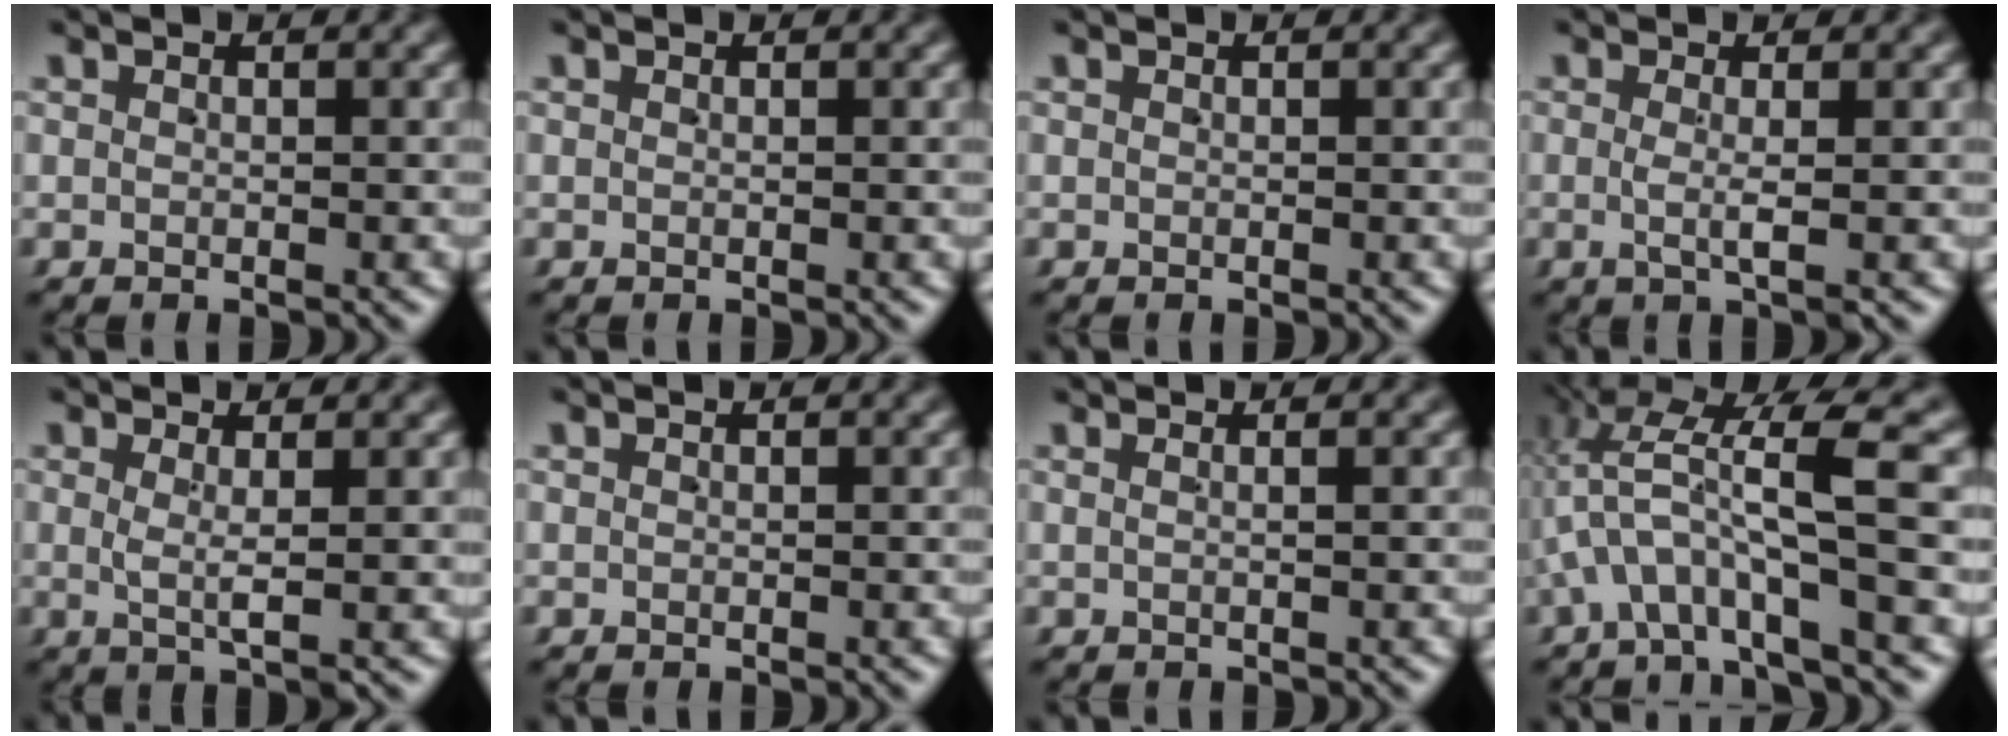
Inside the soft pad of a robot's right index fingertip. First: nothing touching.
{"total": 0.0}
{"total": 0.0}
{"total": 2.1, "force": [-0.2, -0.2, 2.0], "torque": [-0.040, -0.006, 0.001]}
{"total": 2.3, "force": [0.5, 0.0, 2.2], "torque": [-0.042, -0.007, 0.015]}
{"total": 0.0}
{"total": 0.8, "force": [0.2, -0.5, 0.5], "torque": [-0.008, 0.006, 0.002]}
{"total": 7.5, "force": [2.1, 3.3, 6.3], "torque": [-0.128, 0.011, 0.035]}